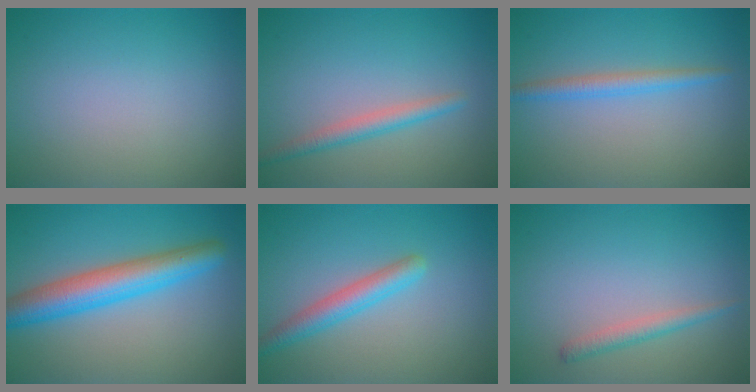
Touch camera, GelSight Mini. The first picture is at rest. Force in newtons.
{"total": 2.1, "press": 2.1, "slide": 0.1}
{"total": 2.1, "press": 2.1, "slide": 0.0}
{"total": 6.1, "press": 6.1, "slide": 0.1}
{"total": 2.9, "press": 2.9, "slide": 0.1}
{"total": 1.6, "press": 1.6, "slide": 0.1}